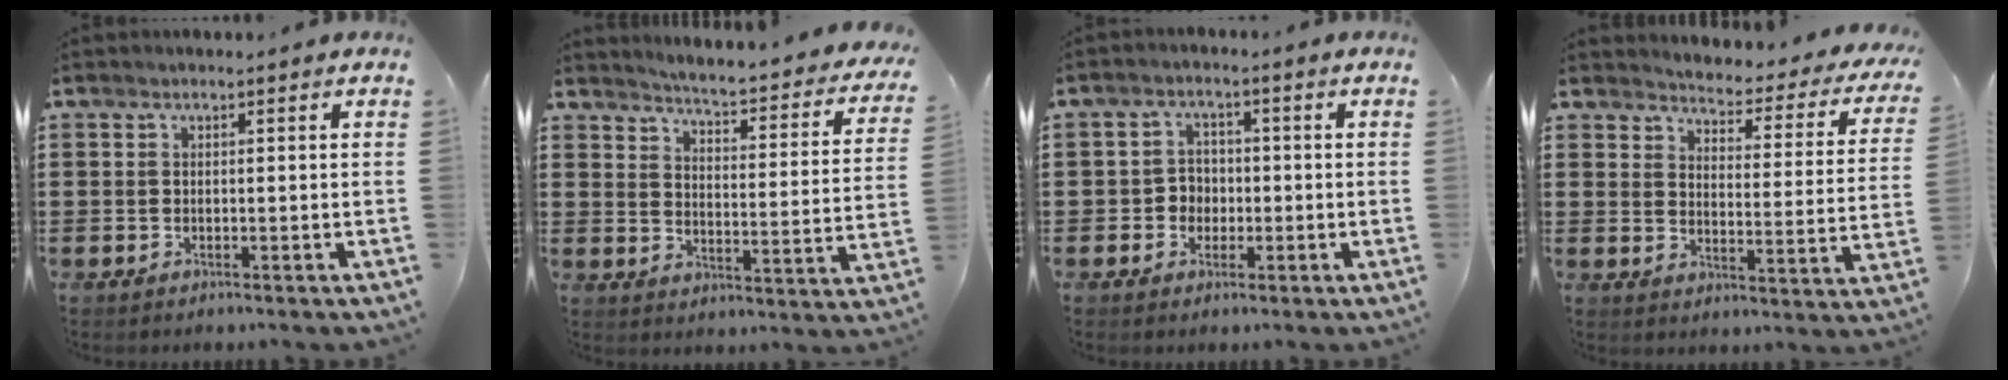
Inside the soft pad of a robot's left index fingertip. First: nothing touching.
{"total": 3.6, "force": [3.4, -0.7, 1.0], "torque": [-0.034, -0.042, 0.046]}
{"total": 3.2, "force": [-0.8, 2.8, 1.2], "torque": [-0.034, 0.006, -0.020]}
{"total": 3.0, "force": [2.9, 0.0, 0.5], "torque": [-0.024, -0.035, 0.040]}